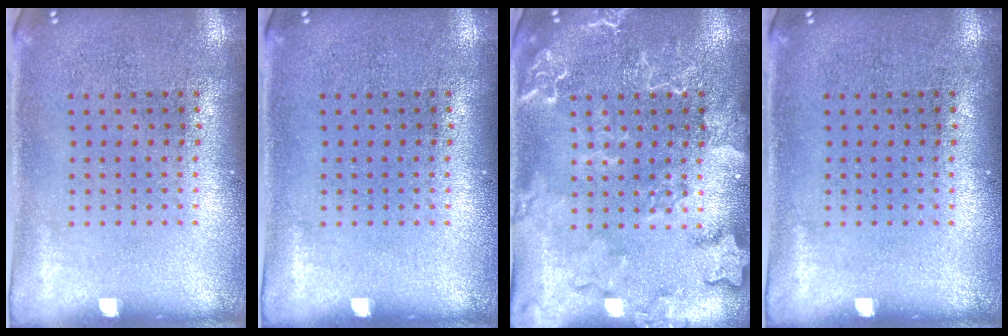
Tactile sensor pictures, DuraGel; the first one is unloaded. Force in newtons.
{"total": 0.0}
{"total": 3.7, "press": 3.7, "slide": 0.6}
{"total": 0.0}